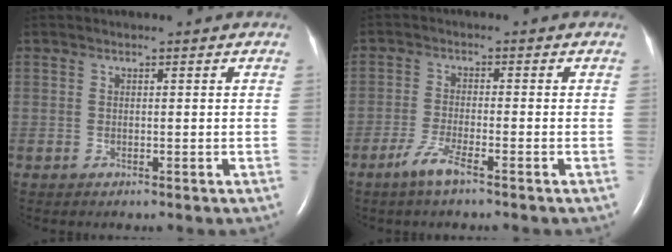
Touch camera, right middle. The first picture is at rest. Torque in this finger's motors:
{"motor_torque": [0.41, -0.35, 0.09, 0.03]}